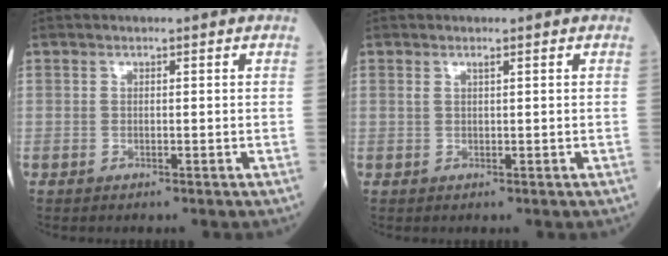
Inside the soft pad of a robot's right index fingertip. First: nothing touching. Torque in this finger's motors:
{"motor_torque": [-0.04, 0.04, -0.03, 0.02]}